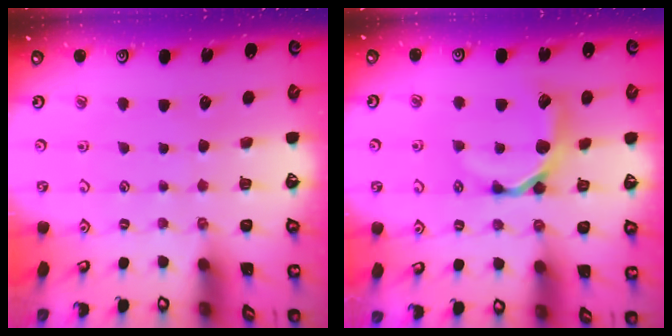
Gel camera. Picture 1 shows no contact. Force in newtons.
{"total": 10.6, "press": 10.6, "slide": 1.3}